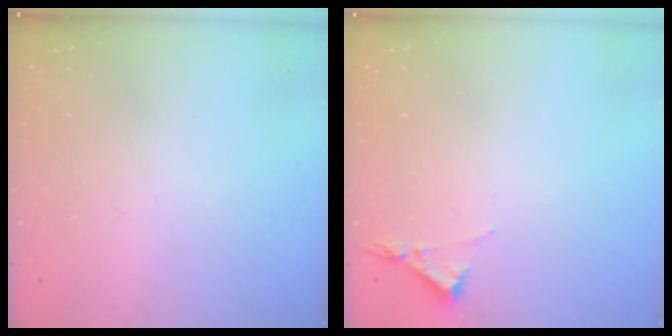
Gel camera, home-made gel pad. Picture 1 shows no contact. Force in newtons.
{"total": 3.2, "press": 3.2, "slide": 0.5}